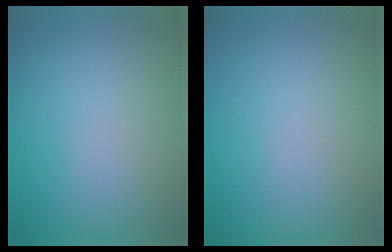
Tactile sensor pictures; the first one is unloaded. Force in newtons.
{"total": 0.0}